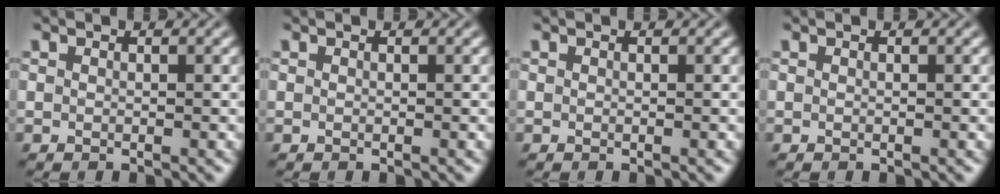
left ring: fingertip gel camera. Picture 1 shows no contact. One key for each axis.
{"total": 0.0}
{"total": 0.0}
{"total": 0.0}